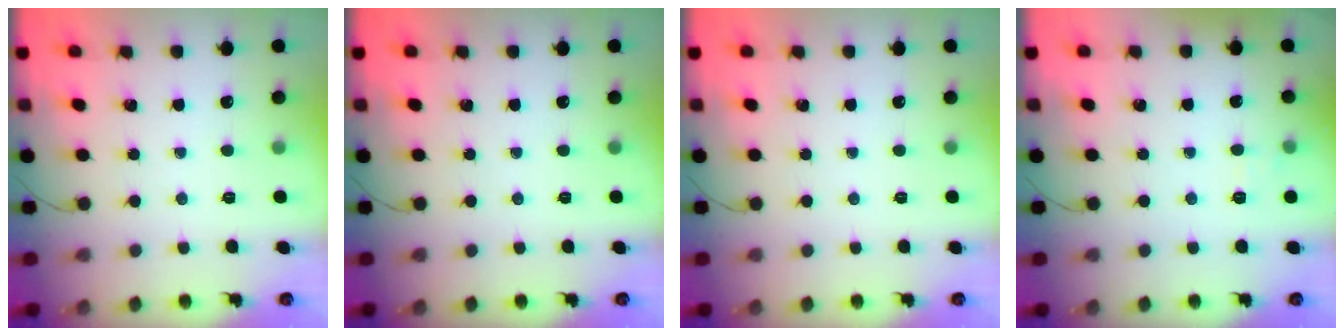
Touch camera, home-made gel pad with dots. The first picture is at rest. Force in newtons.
{"total": 0.0}
{"total": 0.0}
{"total": 5.1, "press": 4.8, "slide": 1.4}